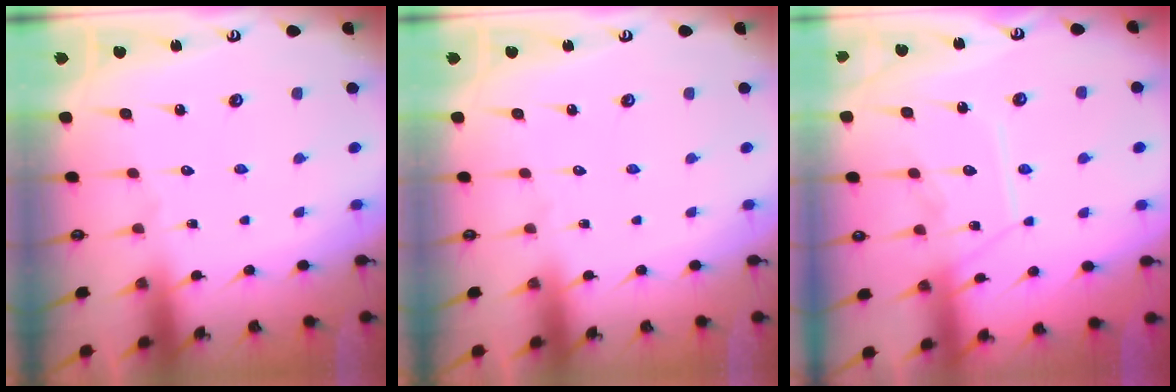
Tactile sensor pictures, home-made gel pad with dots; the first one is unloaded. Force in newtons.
{"total": 0.0}
{"total": 11.9, "press": 11.9, "slide": 1.1}